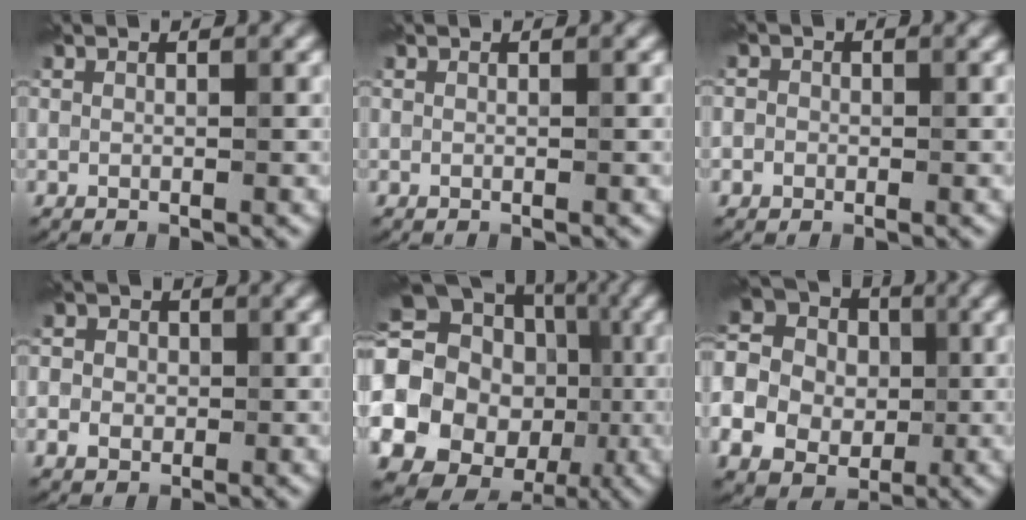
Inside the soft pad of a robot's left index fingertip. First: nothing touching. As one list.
[{"total": 0.0}, {"total": 1.5, "force": [-0.1, 1.4, 0.4], "torque": [0.008, 0.004, -0.012]}, {"total": 3.1, "force": [-0.1, 2.7, 1.4], "torque": [-0.008, 0.004, -0.012]}, {"total": 22.8, "force": [-3.6, 20.8, 8.7], "torque": [-0.171, 0.001, -0.098]}, {"total": 13.0, "force": [-2.1, 11.7, 5.2], "torque": [-0.156, 0.006, -0.061]}]